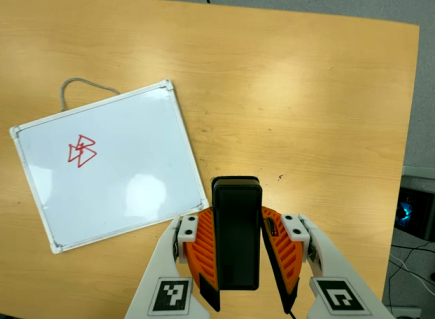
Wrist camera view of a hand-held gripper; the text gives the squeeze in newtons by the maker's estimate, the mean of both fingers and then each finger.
{"total": 5.2, "left": 4.3, "right": 6.1}